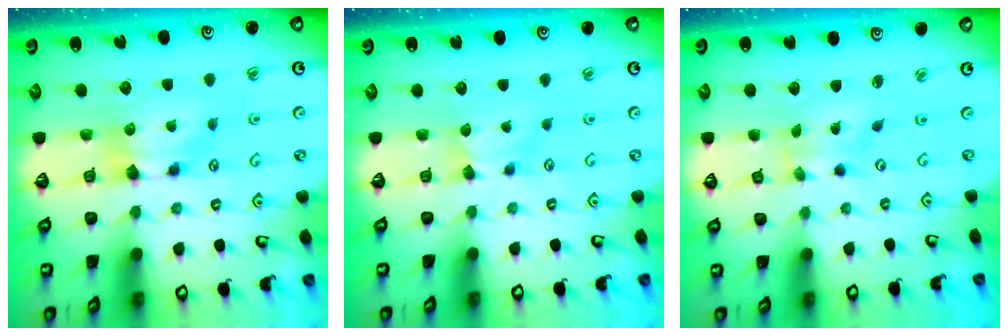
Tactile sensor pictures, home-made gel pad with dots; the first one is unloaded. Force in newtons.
{"total": 1.2, "press": 1.1, "slide": 0.4}
{"total": 2.6, "press": 2.5, "slide": 0.9}